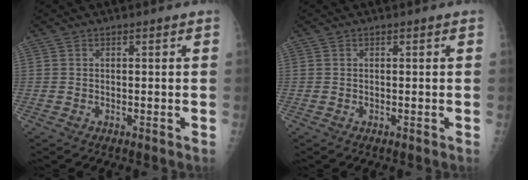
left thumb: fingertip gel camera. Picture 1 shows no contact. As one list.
[{"total": 0.0}]